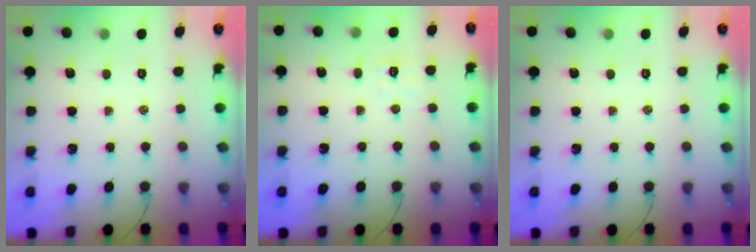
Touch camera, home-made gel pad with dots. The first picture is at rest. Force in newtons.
{"total": 2.7, "press": 2.5, "slide": 0.8}
{"total": 0.0}